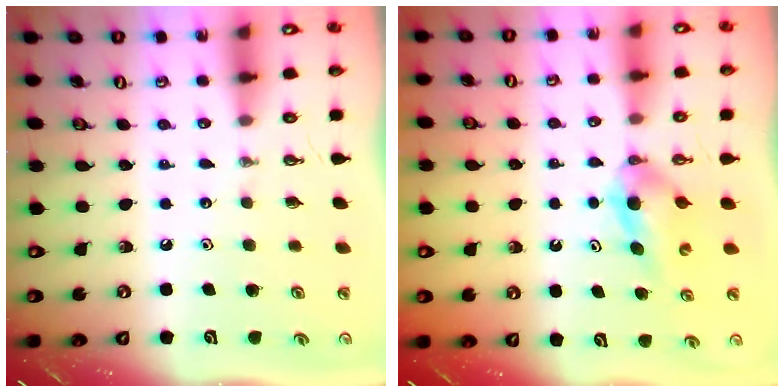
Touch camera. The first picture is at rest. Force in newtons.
{"total": 4.3, "press": 4.2, "slide": 0.8}